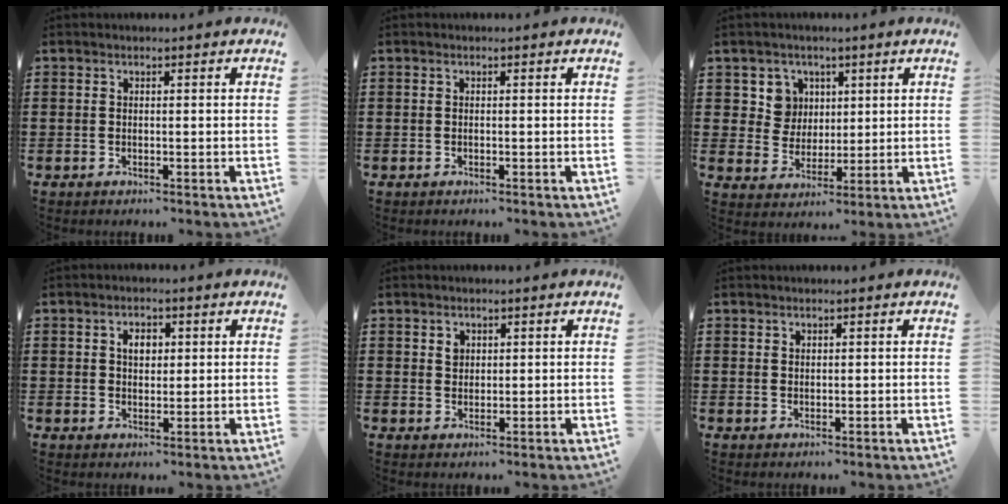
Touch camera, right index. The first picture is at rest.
{"total": 0.0}
{"total": 5.9, "force": [2.3, 5.3, 1.0], "torque": [-0.041, 0.015, 0.043]}
{"total": 2.9, "force": [0.8, 1.9, 2.0], "torque": [-0.037, 0.008, 0.010]}
{"total": 1.6, "force": [0.9, 1.1, 0.6], "torque": [-0.015, 0.002, 0.018]}
{"total": 0.9, "force": [0.7, 0.5, 0.1], "torque": [-0.004, 0.001, 0.013]}